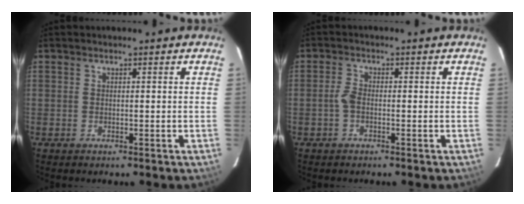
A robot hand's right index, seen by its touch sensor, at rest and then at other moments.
{"total": 2.1, "force": [-0.6, 1.1, 1.6], "torque": [-0.039, 0.005, -0.014]}